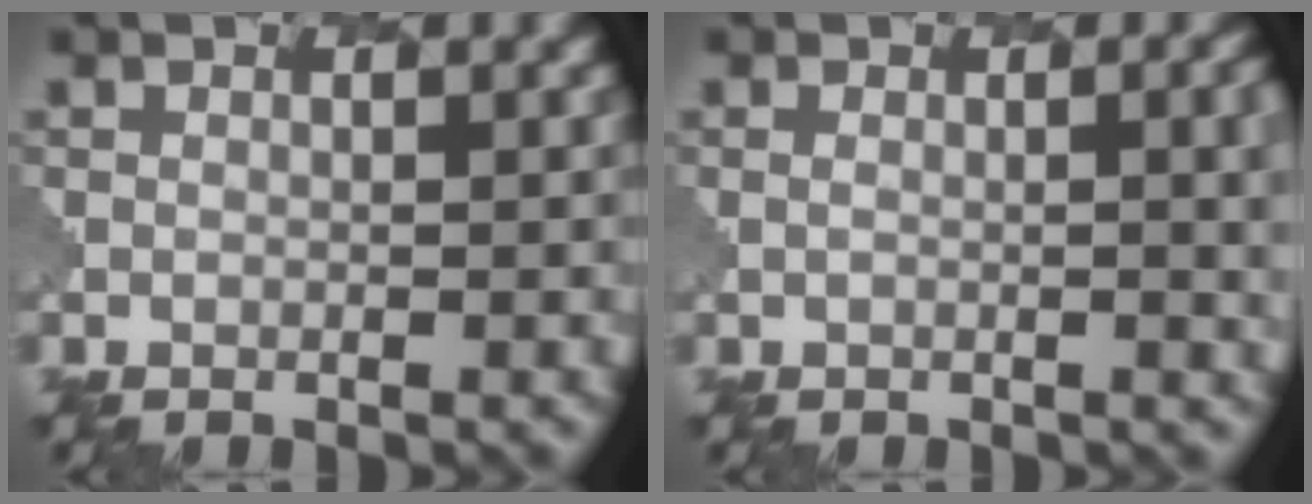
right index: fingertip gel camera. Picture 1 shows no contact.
{"total": 3.6, "force": [0.9, 1.0, 3.3], "torque": [-0.020, 0.015, -0.006]}